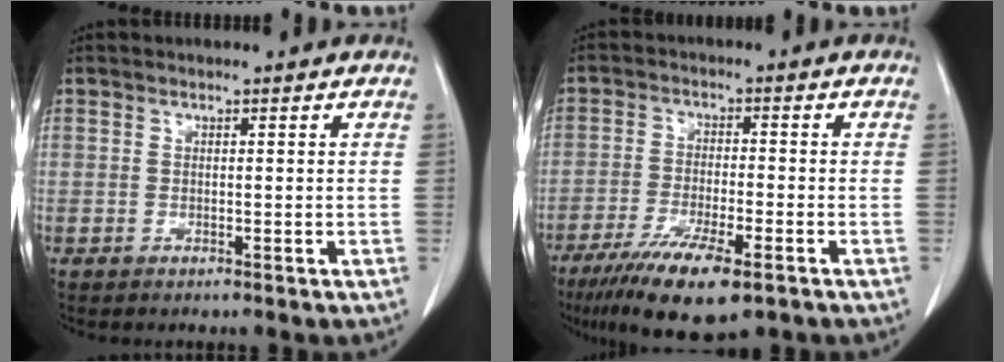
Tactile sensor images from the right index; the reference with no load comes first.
{"total": 11.8, "force": [-7.6, 2.3, 8.8], "torque": [-0.151, -0.026, -0.121]}